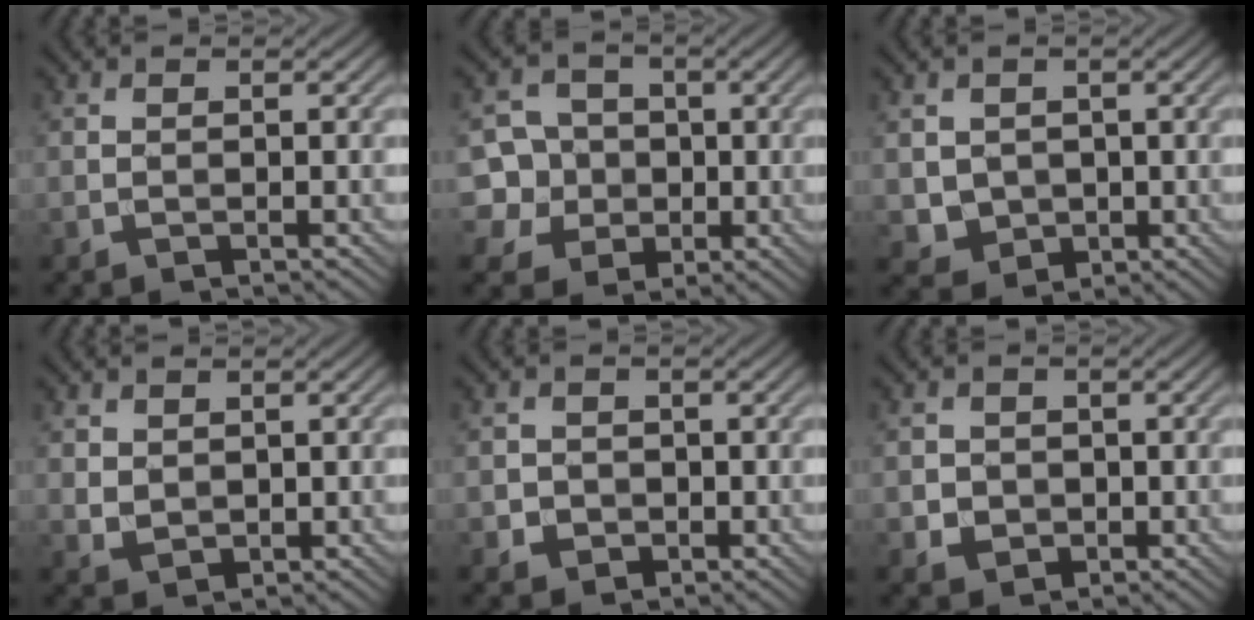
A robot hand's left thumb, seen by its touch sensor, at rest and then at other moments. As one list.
[{"total": 8.1, "force": [-1.0, 7.8, 2.2], "torque": [-0.073, 0.005, -0.041]}, {"total": 3.4, "force": [0.4, 3.2, 1.1], "torque": [-0.041, -0.011, 0.007]}, {"total": 2.5, "force": [1.4, 1.8, 1.1], "torque": [-0.031, -0.006, 0.032]}, {"total": 2.4, "force": [-0.2, 2.3, 0.6], "torque": [-0.013, -0.008, -0.006]}, {"total": 2.9, "force": [0.0, 2.8, 0.9], "torque": [-0.024, -0.009, -0.005]}]